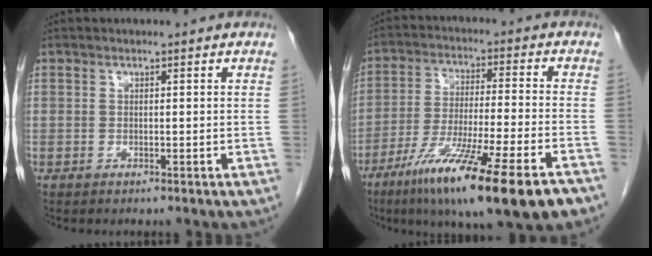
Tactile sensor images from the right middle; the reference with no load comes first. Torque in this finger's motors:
{"motor_torque": [1.43, -0.71, 0.41, 0.21]}